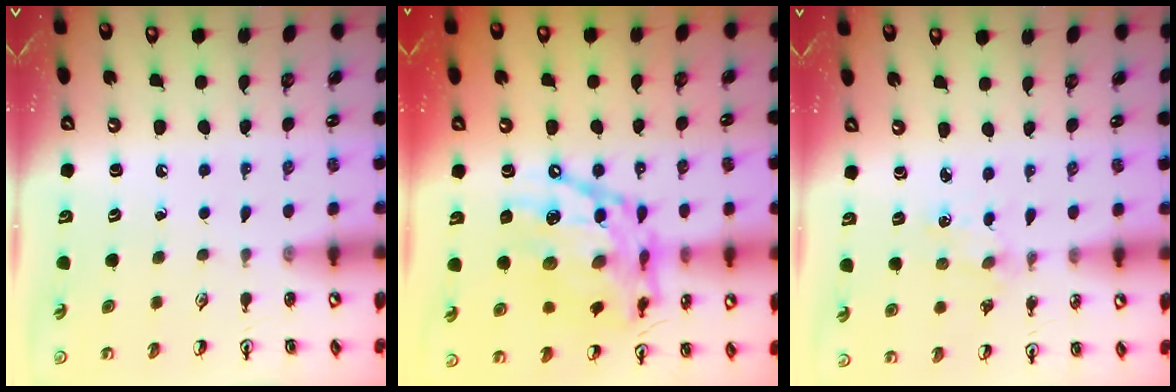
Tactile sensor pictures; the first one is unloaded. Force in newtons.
{"total": 19.7, "press": 19.6, "slide": 1.7}
{"total": 2.0, "press": 2.0, "slide": 0.3}